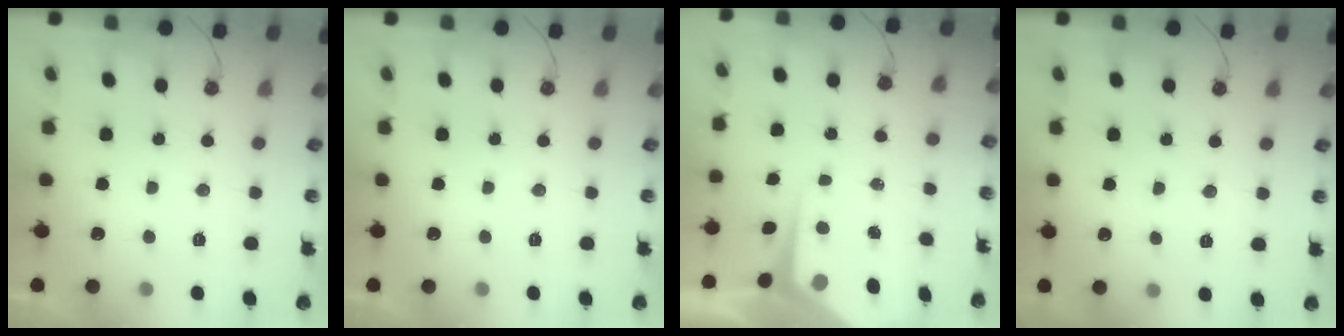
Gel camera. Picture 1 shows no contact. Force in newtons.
{"total": 0.0}
{"total": 6.3, "press": 6.3, "slide": 0.4}
{"total": 4.3, "press": 4.2, "slide": 0.9}